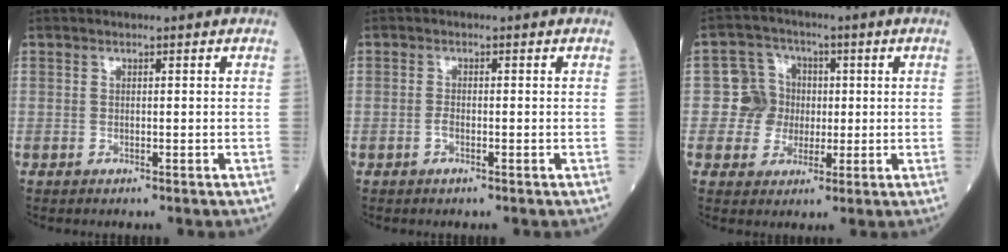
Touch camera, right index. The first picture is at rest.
{"total": 1.0, "force": [-0.5, 0.3, 0.9], "torque": [-0.018, 0.000, -0.011]}
{"total": 6.2, "force": [0.0, 6.2, 0.7], "torque": [-0.004, 0.023, -0.001]}